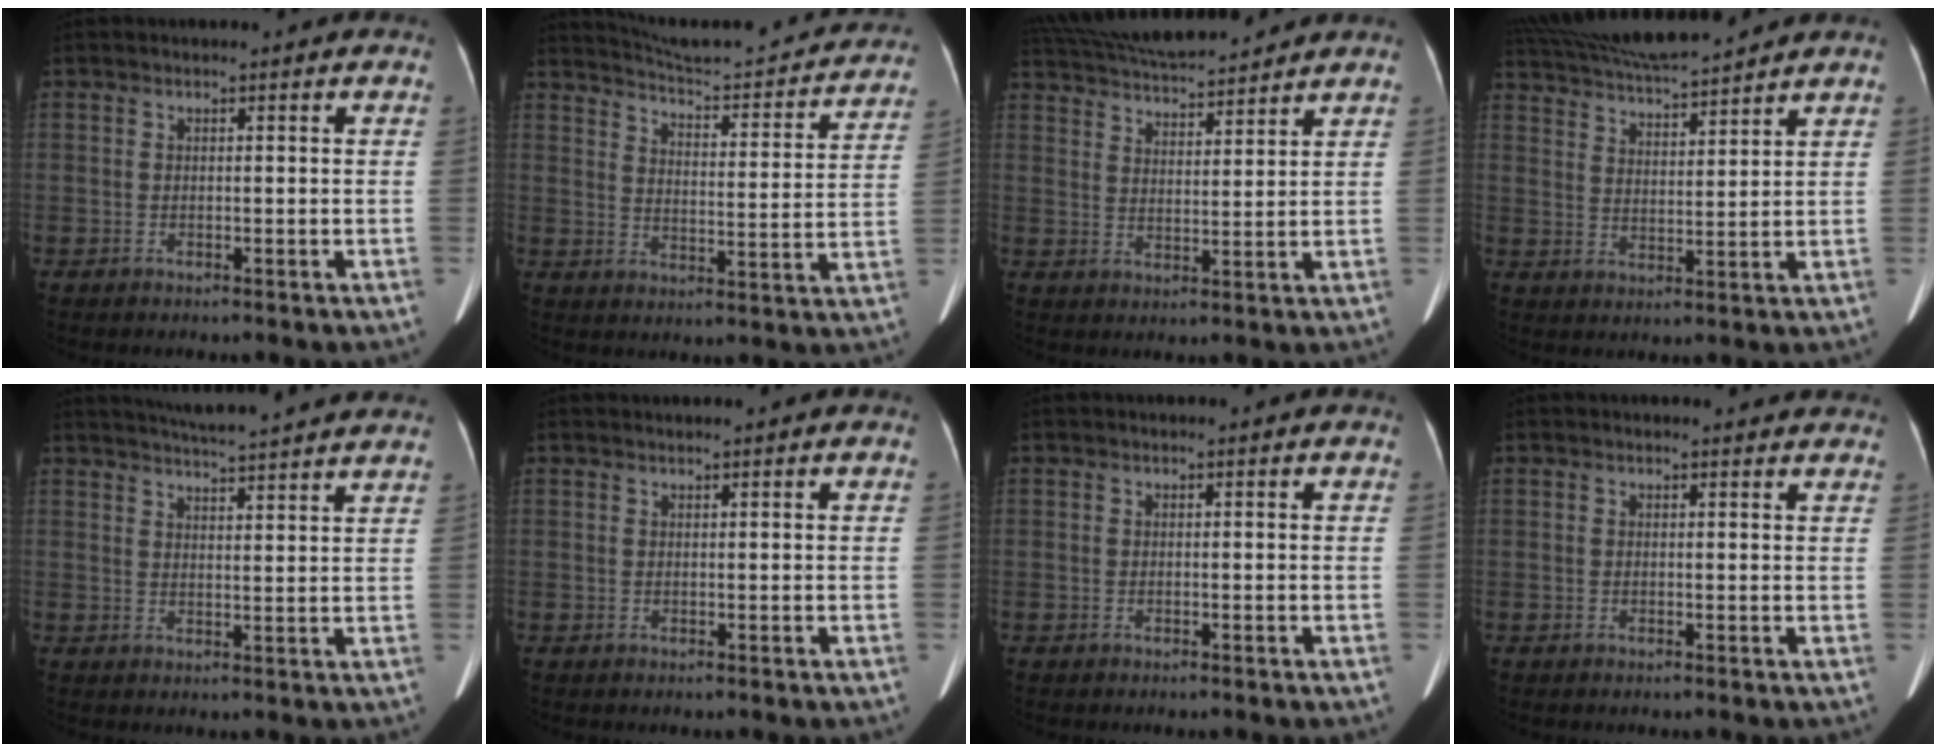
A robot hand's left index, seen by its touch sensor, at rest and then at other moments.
{"total": 21.6, "force": [20.3, 2.5, 6.8], "torque": [-0.092, -0.040, 0.255]}
{"total": 14.4, "force": [13.2, 1.8, 5.3], "torque": [-0.108, 0.029, 0.218]}
{"total": 13.5, "force": [12.4, 0.8, 5.3], "torque": [-0.112, 0.019, 0.210]}
{"total": 14.2, "force": [13.0, 0.0, 5.6], "torque": [-0.095, 0.010, 0.167]}
{"total": 0.8, "force": [0.7, -0.2, 0.3], "torque": [-0.010, 0.009, 0.019]}
{"total": 0.0}
{"total": 3.1, "force": [3.0, 0.6, 0.4], "torque": [-0.011, -0.003, 0.019]}